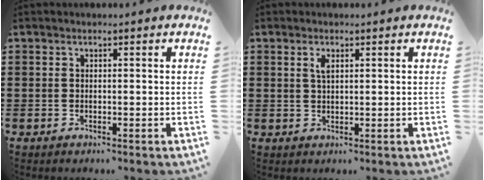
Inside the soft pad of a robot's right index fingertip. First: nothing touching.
{"total": 1.9, "force": [0.8, 0.6, 1.6], "torque": [-0.036, 0.001, 0.014]}